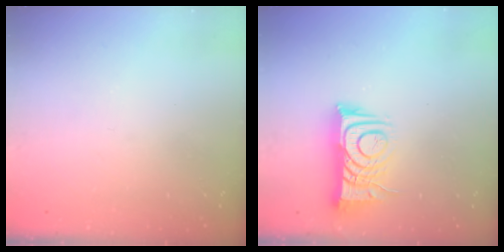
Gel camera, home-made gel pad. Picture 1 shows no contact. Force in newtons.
{"total": 10.6, "press": 10.5, "slide": 1.1}